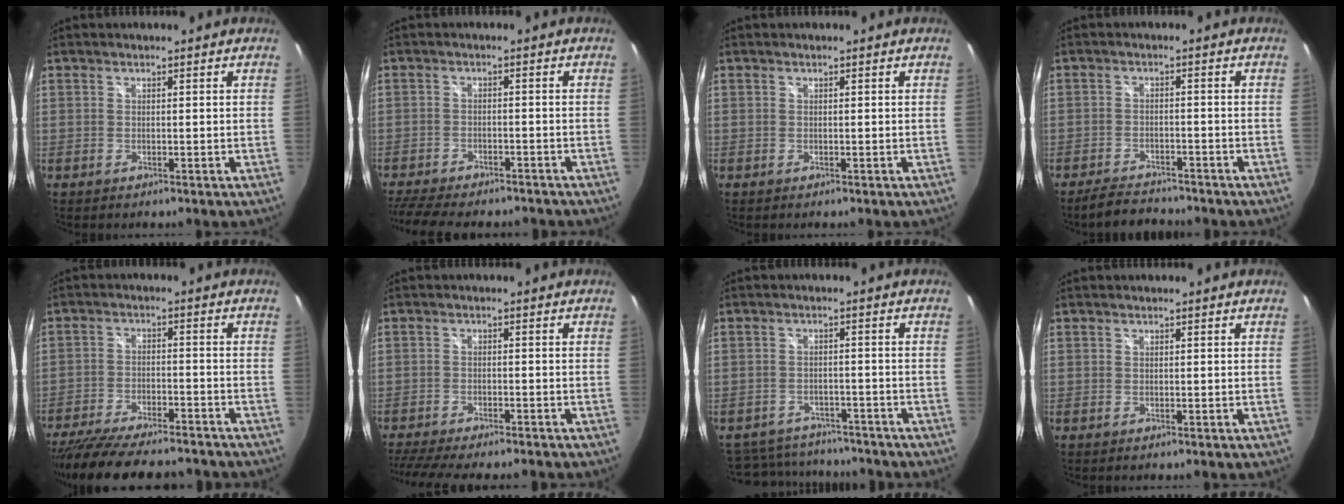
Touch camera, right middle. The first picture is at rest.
{"total": 13.3, "force": [-11.4, 3.7, 5.9], "torque": [-0.136, -0.027, -0.175]}
{"total": 0.0}
{"total": 6.1, "force": [-5.6, 1.6, 1.8], "torque": [-0.055, -0.002, -0.090]}
{"total": 19.6, "force": [-16.8, 4.6, 8.9], "torque": [-0.179, -0.035, -0.252]}
{"total": 12.1, "force": [-10.5, 1.8, 5.7], "torque": [-0.129, -0.029, -0.166]}
{"total": 13.3, "force": [-11.4, 5.7, 3.9], "torque": [-0.101, 0.014, -0.159]}
{"total": 0.0}